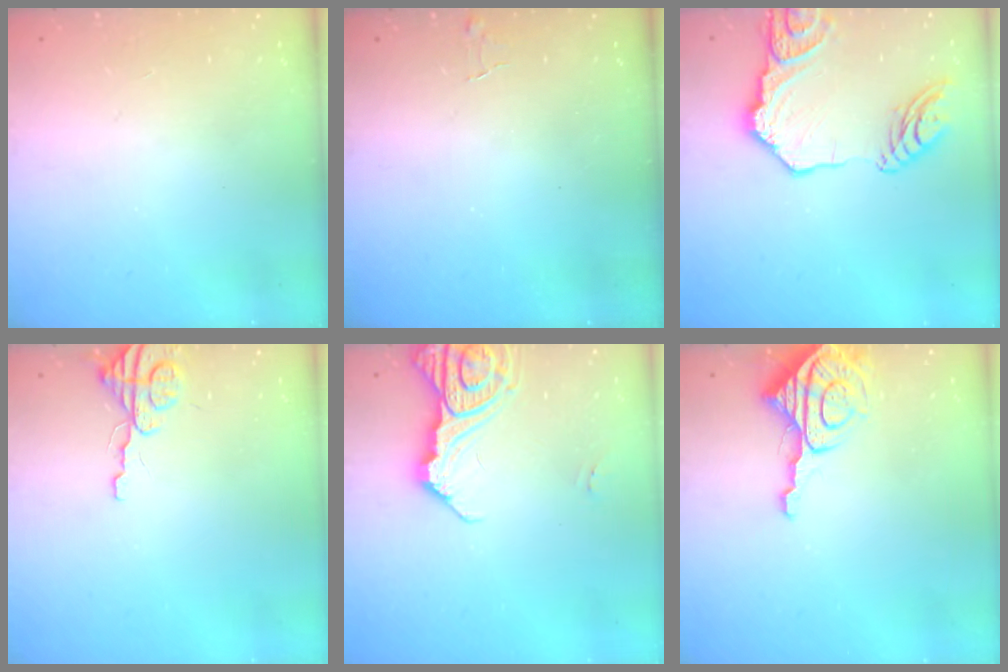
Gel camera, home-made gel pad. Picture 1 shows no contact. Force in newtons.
{"total": 3.5, "press": 3.4, "slide": 0.3}
{"total": 16.9, "press": 16.8, "slide": 1.9}
{"total": 4.1, "press": 4.1, "slide": 0.3}
{"total": 13.1, "press": 13.0, "slide": 1.3}
{"total": 10.3, "press": 10.2, "slide": 1.1}